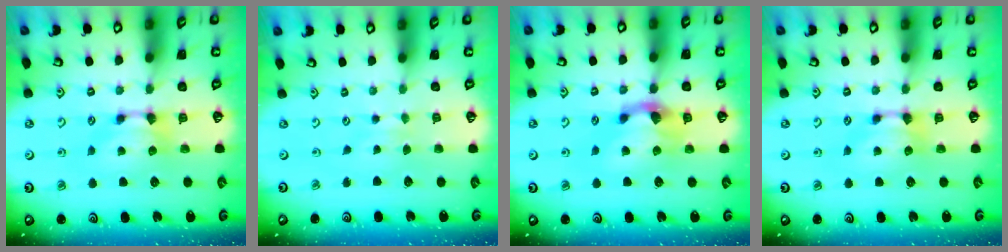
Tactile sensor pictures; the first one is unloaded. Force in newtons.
{"total": 2.8, "press": 2.7, "slide": 0.4}
{"total": 2.9, "press": 2.2, "slide": 2.0}
{"total": 0.0}